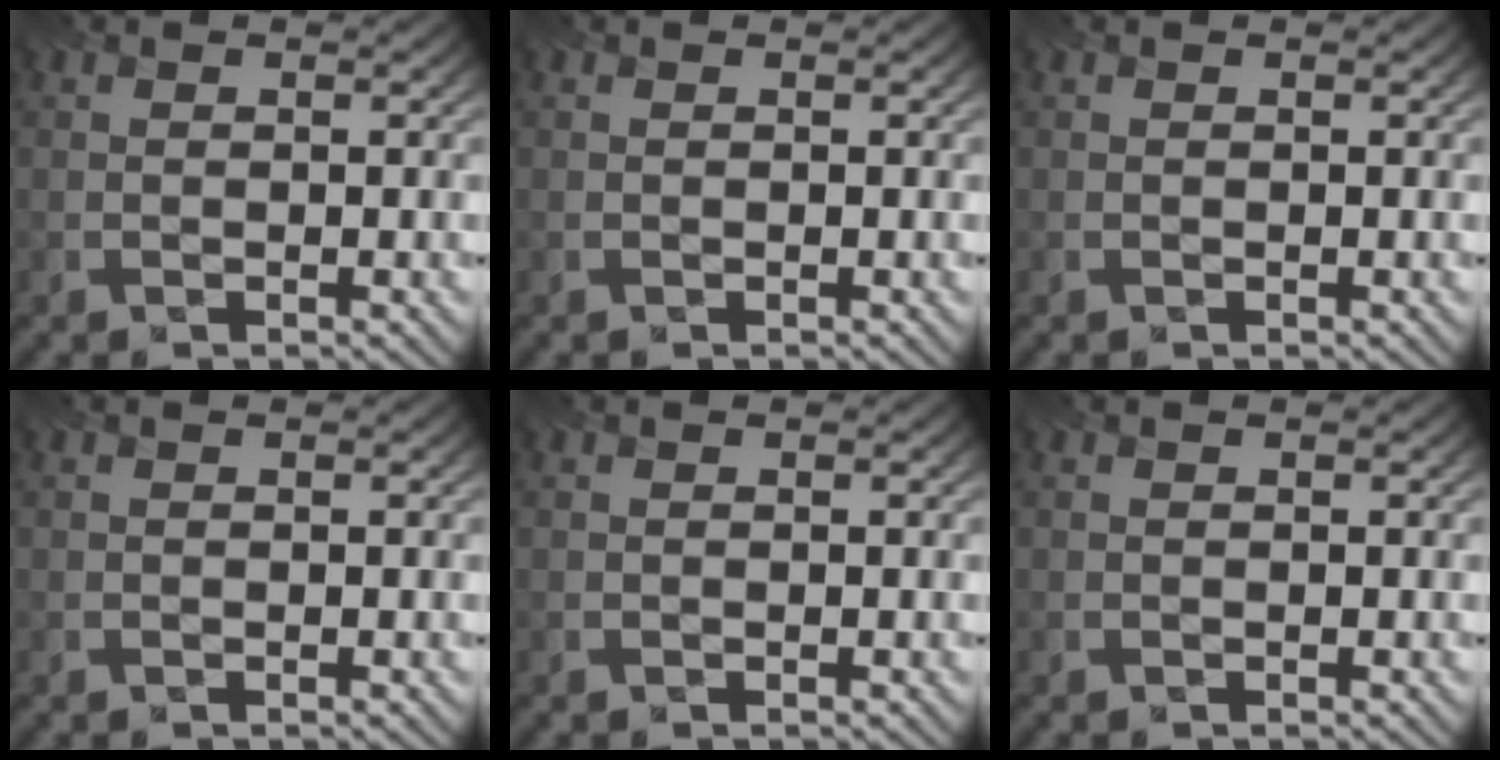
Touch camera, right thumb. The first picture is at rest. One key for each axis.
{"total": 0.0}
{"total": 0.0}
{"total": 0.0}
{"total": 0.0}
{"total": 0.0}